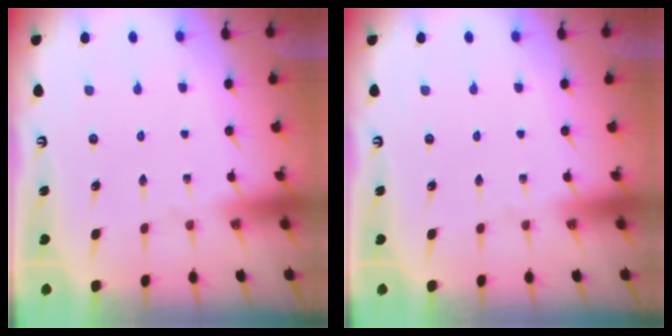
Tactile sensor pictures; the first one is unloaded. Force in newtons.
{"total": 0.0}